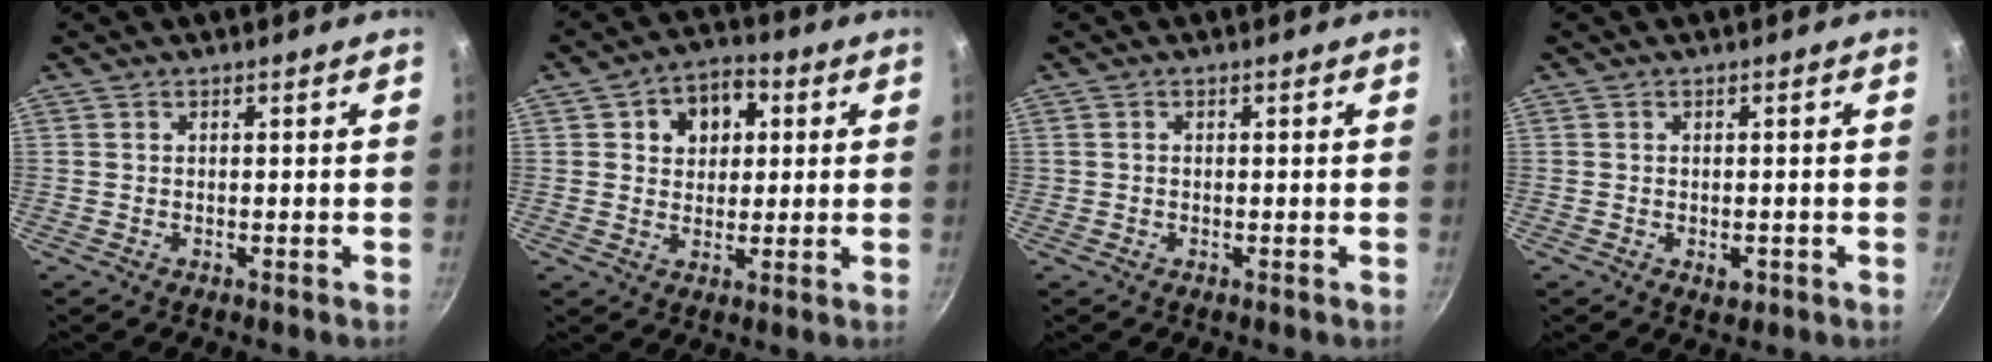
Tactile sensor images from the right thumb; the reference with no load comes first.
{"total": 6.0, "force": [1.6, 4.4, 3.6], "torque": [-0.028, 0.008, 0.019]}
{"total": 0.5, "force": [0.0, 0.5, 0.1], "torque": [-0.001, 0.003, 0.000]}
{"total": 2.2, "force": [-0.8, 1.4, 1.6], "torque": [-0.021, 0.000, -0.010]}